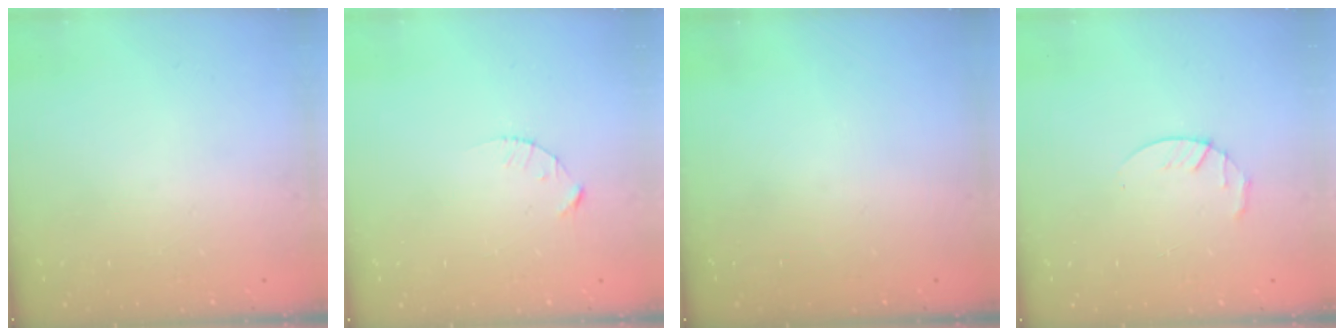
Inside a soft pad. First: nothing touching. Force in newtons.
{"total": 2.1, "press": 2.1, "slide": 0.3}
{"total": 0.0}
{"total": 3.0, "press": 2.9, "slide": 0.5}